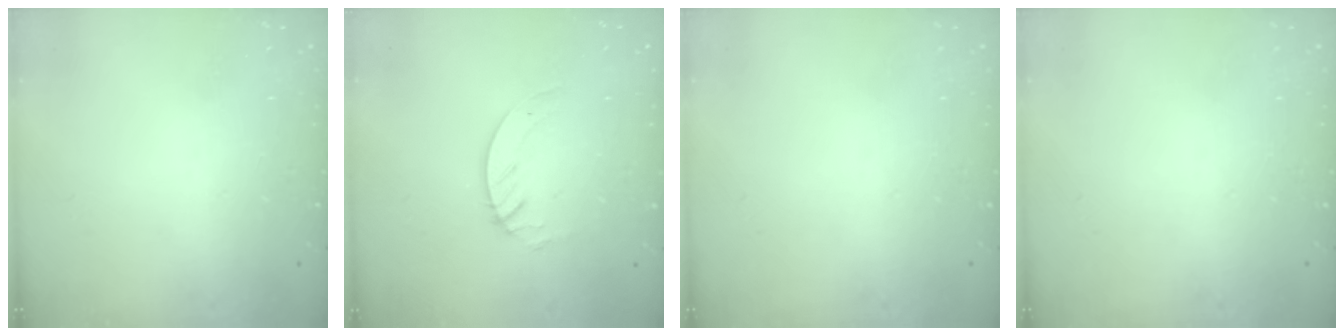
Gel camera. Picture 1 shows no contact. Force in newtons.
{"total": 4.5, "press": 4.4, "slide": 0.4}
{"total": 0.0}
{"total": 0.0}